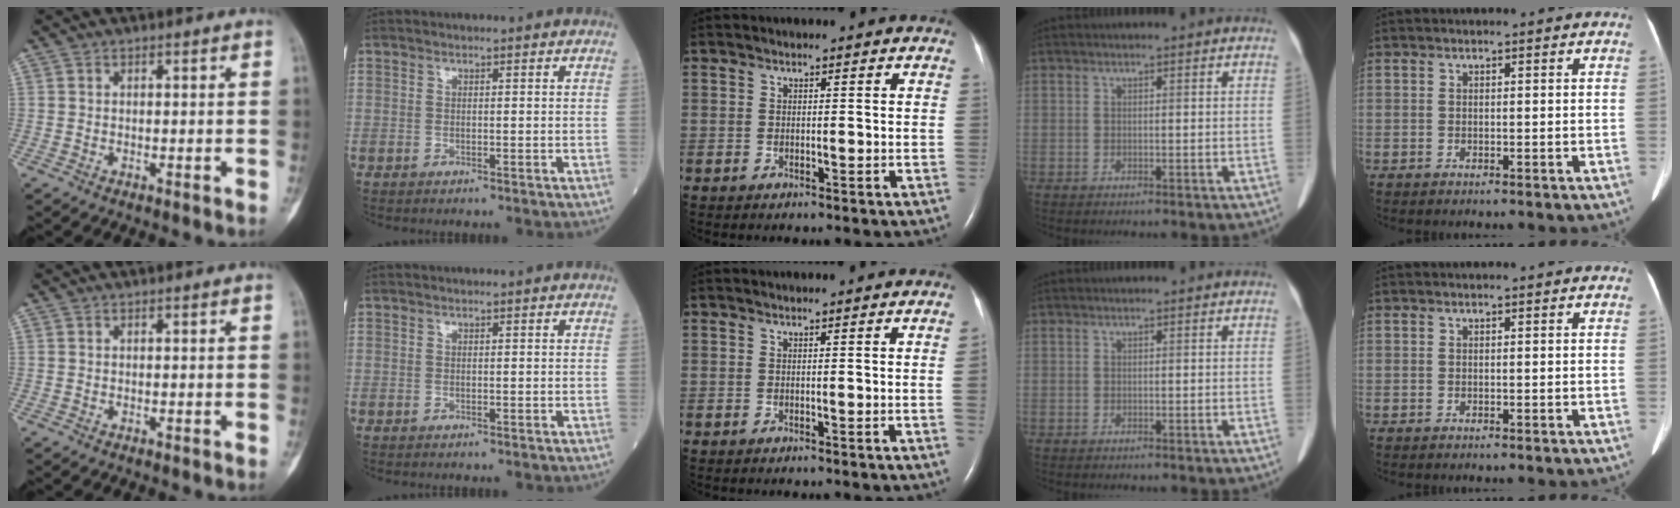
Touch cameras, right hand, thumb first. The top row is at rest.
{"middle": {"total": 0.8, "force": [-0.1, -0.4, 0.7], "torque": [-0.009, 0.001, -0.001]}}